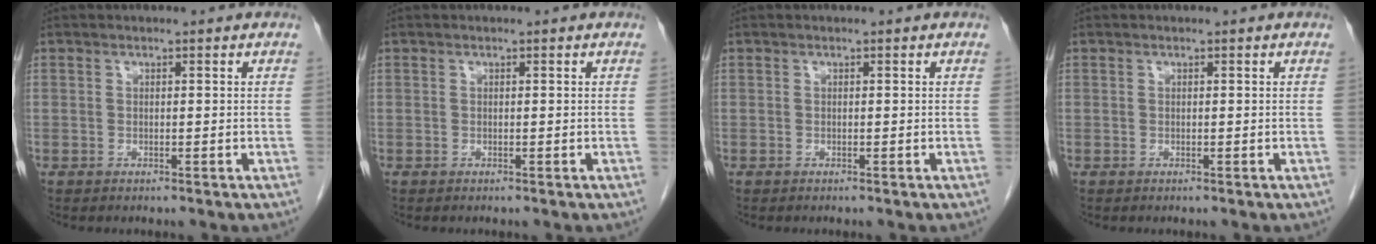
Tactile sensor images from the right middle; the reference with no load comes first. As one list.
[{"total": 0.0}, {"total": 0.0}, {"total": 0.0}]